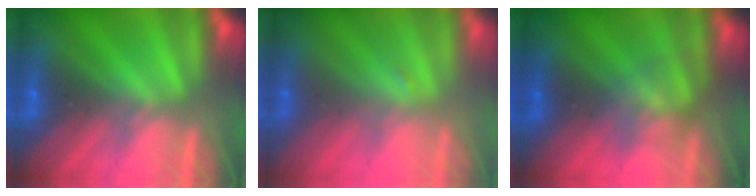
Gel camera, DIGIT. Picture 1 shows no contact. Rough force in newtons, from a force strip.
{"total": 1.1}
{"total": 1.9}